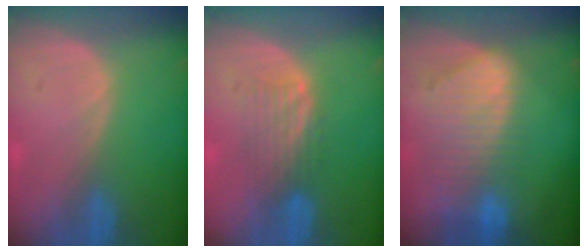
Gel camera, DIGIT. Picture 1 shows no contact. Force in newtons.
{"total": 4.6, "press": 4.0, "slide": 2.4}
{"total": 9.3, "press": 8.1, "slide": 4.6}